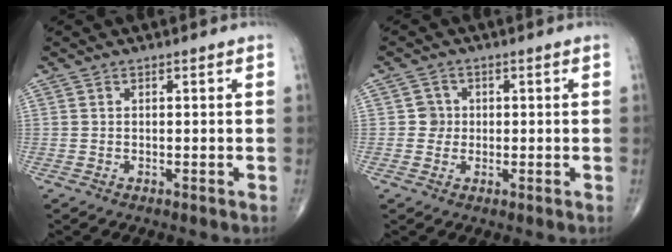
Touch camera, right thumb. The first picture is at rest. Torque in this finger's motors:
{"motor_torque": [-0.16, 0.12, 0.12, 0.18, -0.02]}